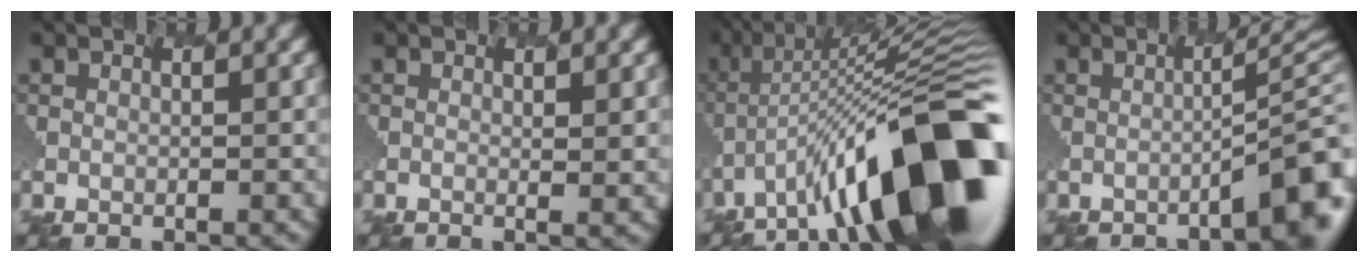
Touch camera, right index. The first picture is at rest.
{"total": 0.7, "force": [0.3, -0.1, 0.7], "torque": [-0.011, 0.001, -0.004]}
{"total": 14.6, "force": [-7.1, 4.3, 12.0], "torque": [-0.168, 0.032, -0.131]}
{"total": 6.7, "force": [-2.1, 1.7, 6.1], "torque": [-0.066, 0.002, -0.036]}